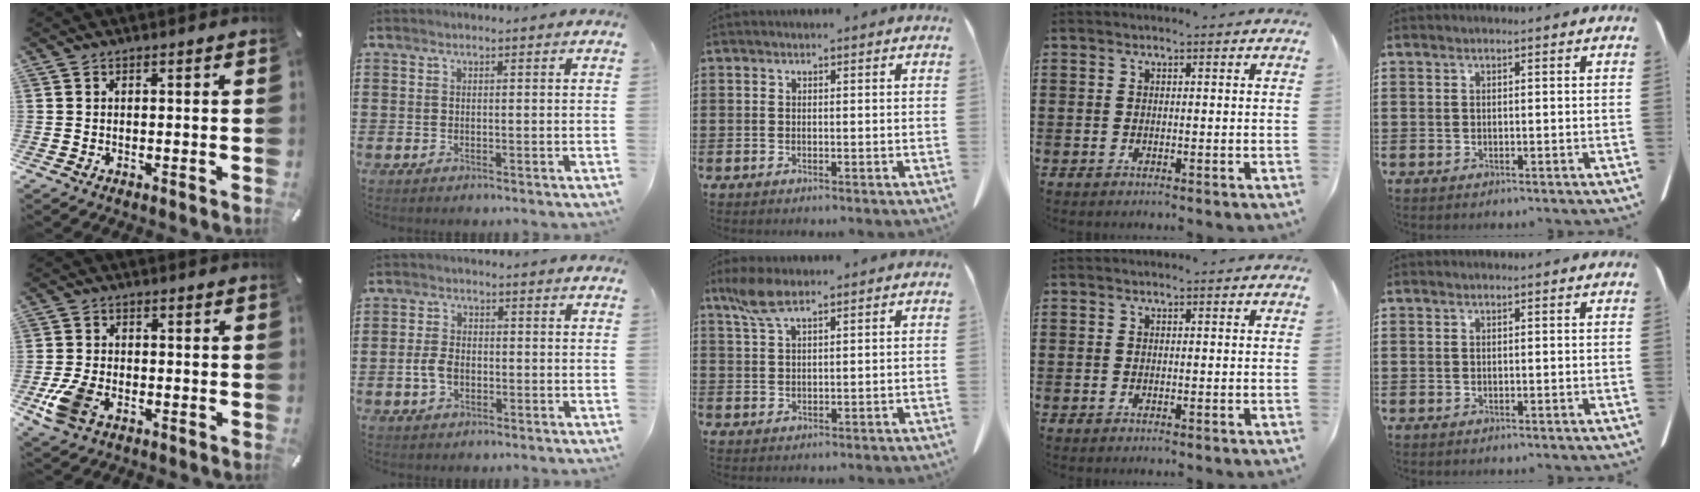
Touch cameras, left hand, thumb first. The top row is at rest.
{"thumb": {"total": 7.6, "force": [-3.3, 4.8, 4.9], "torque": [-0.121, 0.005, -0.062]}, "index": {"total": 3.9, "force": [-0.9, 2.5, 2.8], "torque": [-0.076, -0.003, -0.022]}, "middle": {"total": 5.3, "force": [3.3, 1.5, 3.8], "torque": [-0.090, 0.001, 0.059]}}